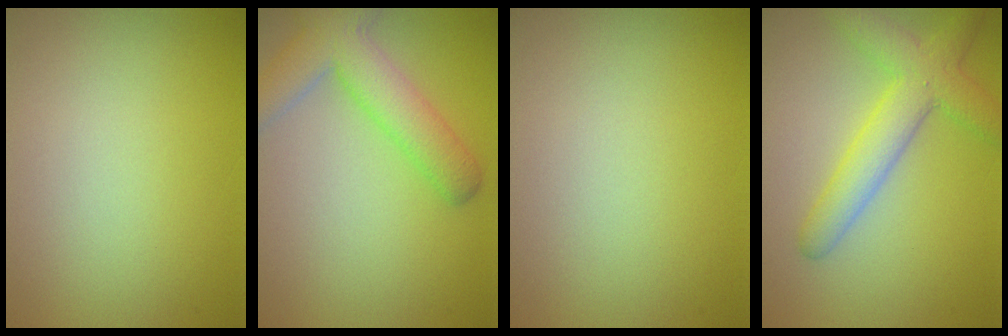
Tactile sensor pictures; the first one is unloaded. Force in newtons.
{"total": 5.4, "press": 5.3, "slide": 0.3}
{"total": 0.0}
{"total": 4.5, "press": 4.5, "slide": 0.2}